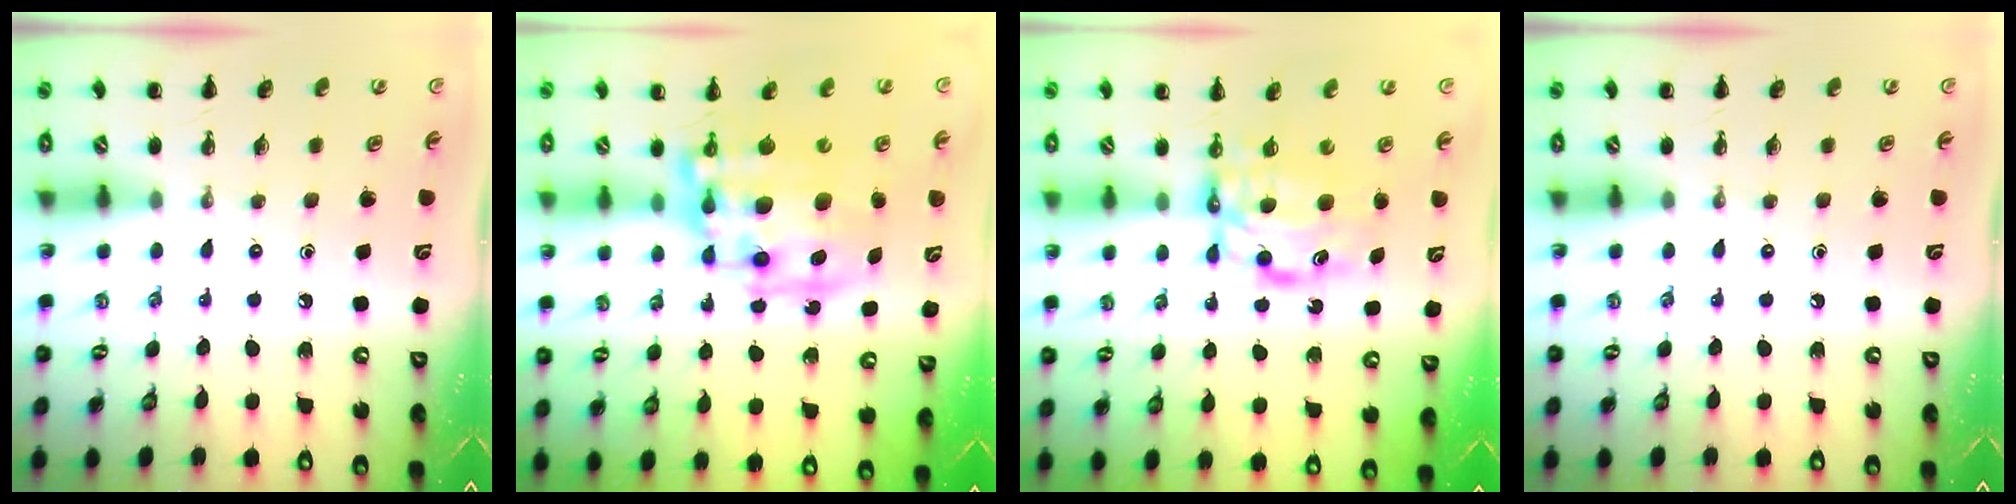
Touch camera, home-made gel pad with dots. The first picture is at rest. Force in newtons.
{"total": 15.5, "press": 15.1, "slide": 3.3}
{"total": 7.1, "press": 7.0, "slide": 1.1}
{"total": 0.0}